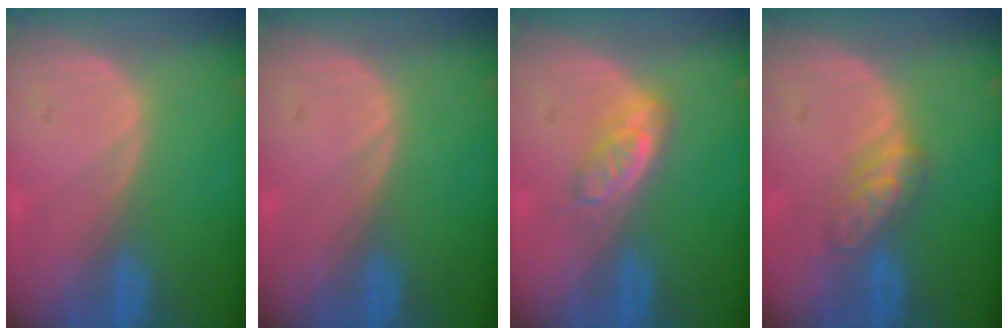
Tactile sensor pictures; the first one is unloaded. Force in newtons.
{"total": 0.0}
{"total": 3.8, "press": 3.8, "slide": 0.6}
{"total": 4.5, "press": 4.5, "slide": 0.3}